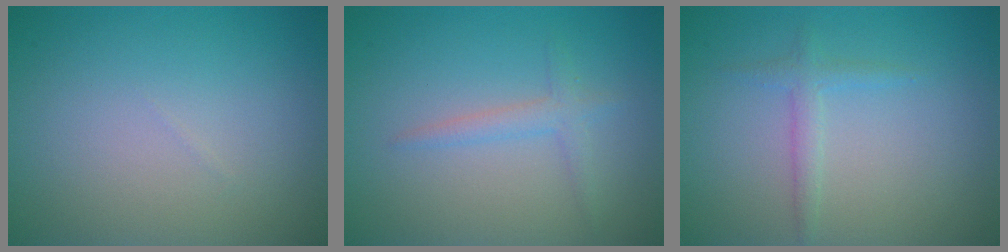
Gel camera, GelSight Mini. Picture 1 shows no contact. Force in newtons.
{"total": 1.6, "press": 1.6, "slide": 0.1}
{"total": 1.5, "press": 1.5, "slide": 0.0}